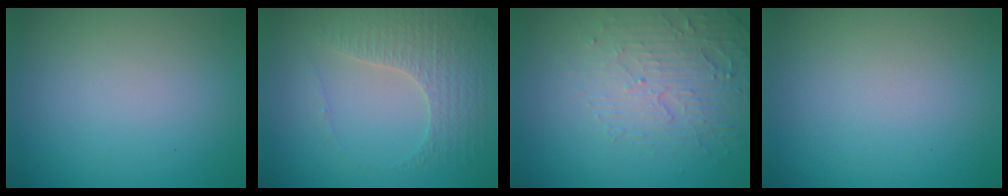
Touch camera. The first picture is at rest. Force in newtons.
{"total": 3.2, "press": 3.1, "slide": 0.8}
{"total": 5.0, "press": 3.3, "slide": 3.8}
{"total": 0.0}